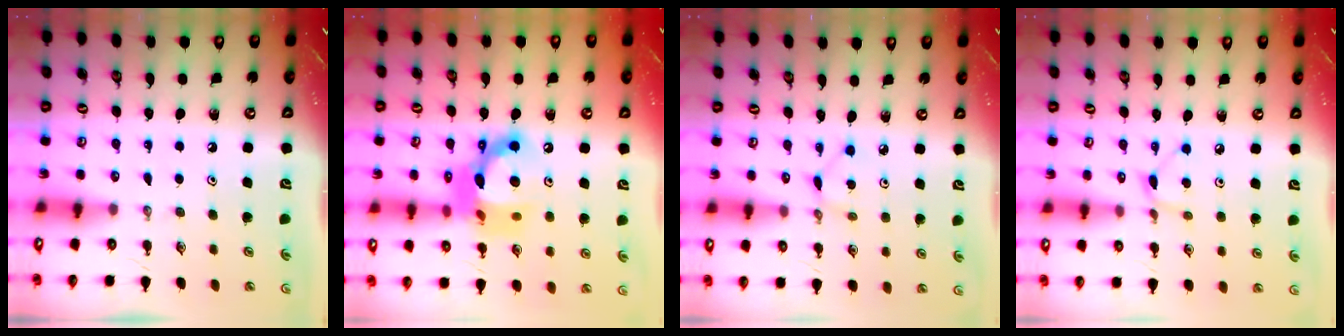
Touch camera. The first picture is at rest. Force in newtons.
{"total": 15.1, "press": 15.1, "slide": 1.1}
{"total": 1.9, "press": 1.9, "slide": 0.2}
{"total": 5.5, "press": 5.5, "slide": 0.6}